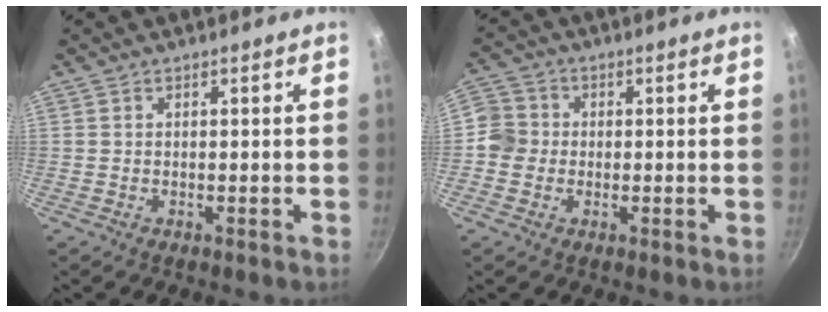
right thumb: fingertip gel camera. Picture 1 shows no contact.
{"total": 5.8, "force": [-0.6, 5.5, 1.6], "torque": [-0.012, 0.013, -0.021]}